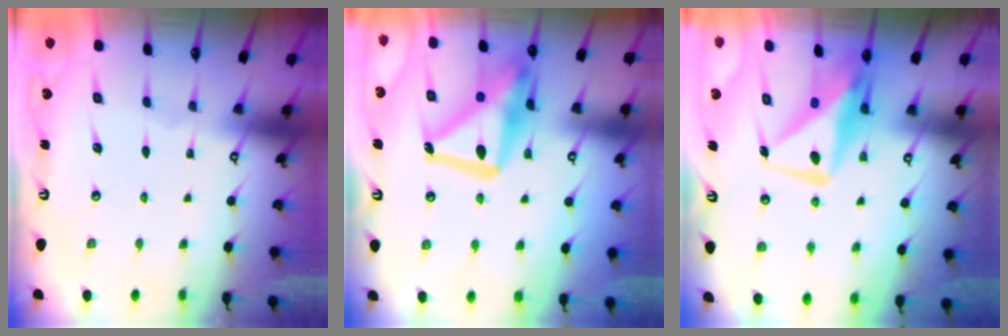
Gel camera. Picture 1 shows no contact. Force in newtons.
{"total": 20.7, "press": 20.6, "slide": 1.9}
{"total": 11.3, "press": 11.2, "slide": 0.9}